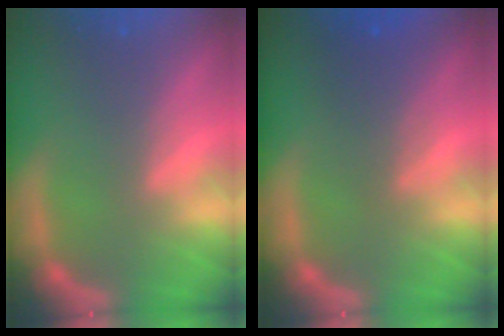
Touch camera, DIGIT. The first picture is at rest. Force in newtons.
{"total": 3.0}